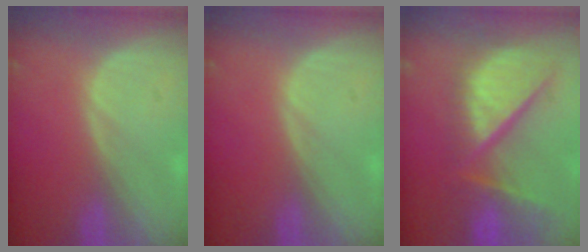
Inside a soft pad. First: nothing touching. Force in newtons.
{"total": 0.0}
{"total": 12.5, "press": 10.3, "slide": 7.1}